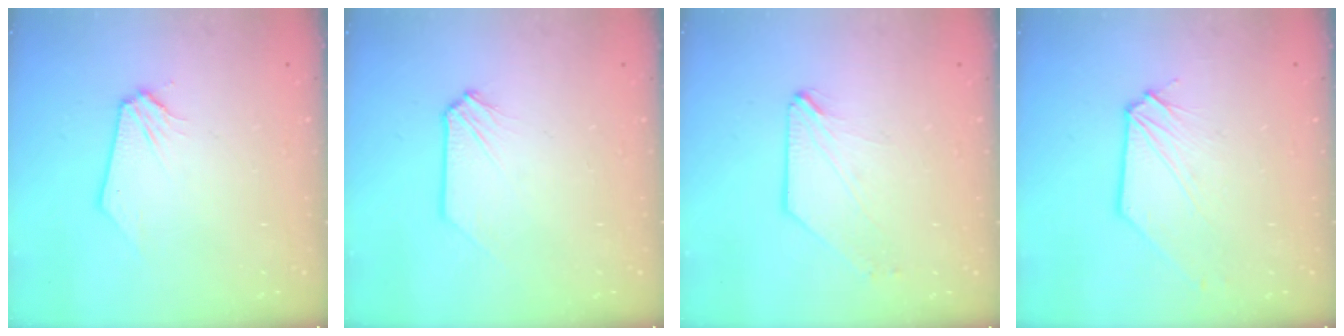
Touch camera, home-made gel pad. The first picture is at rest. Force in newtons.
{"total": 0.0}
{"total": 0.8, "press": 0.8, "slide": 0.2}
{"total": 1.1, "press": 1.1, "slide": 0.1}